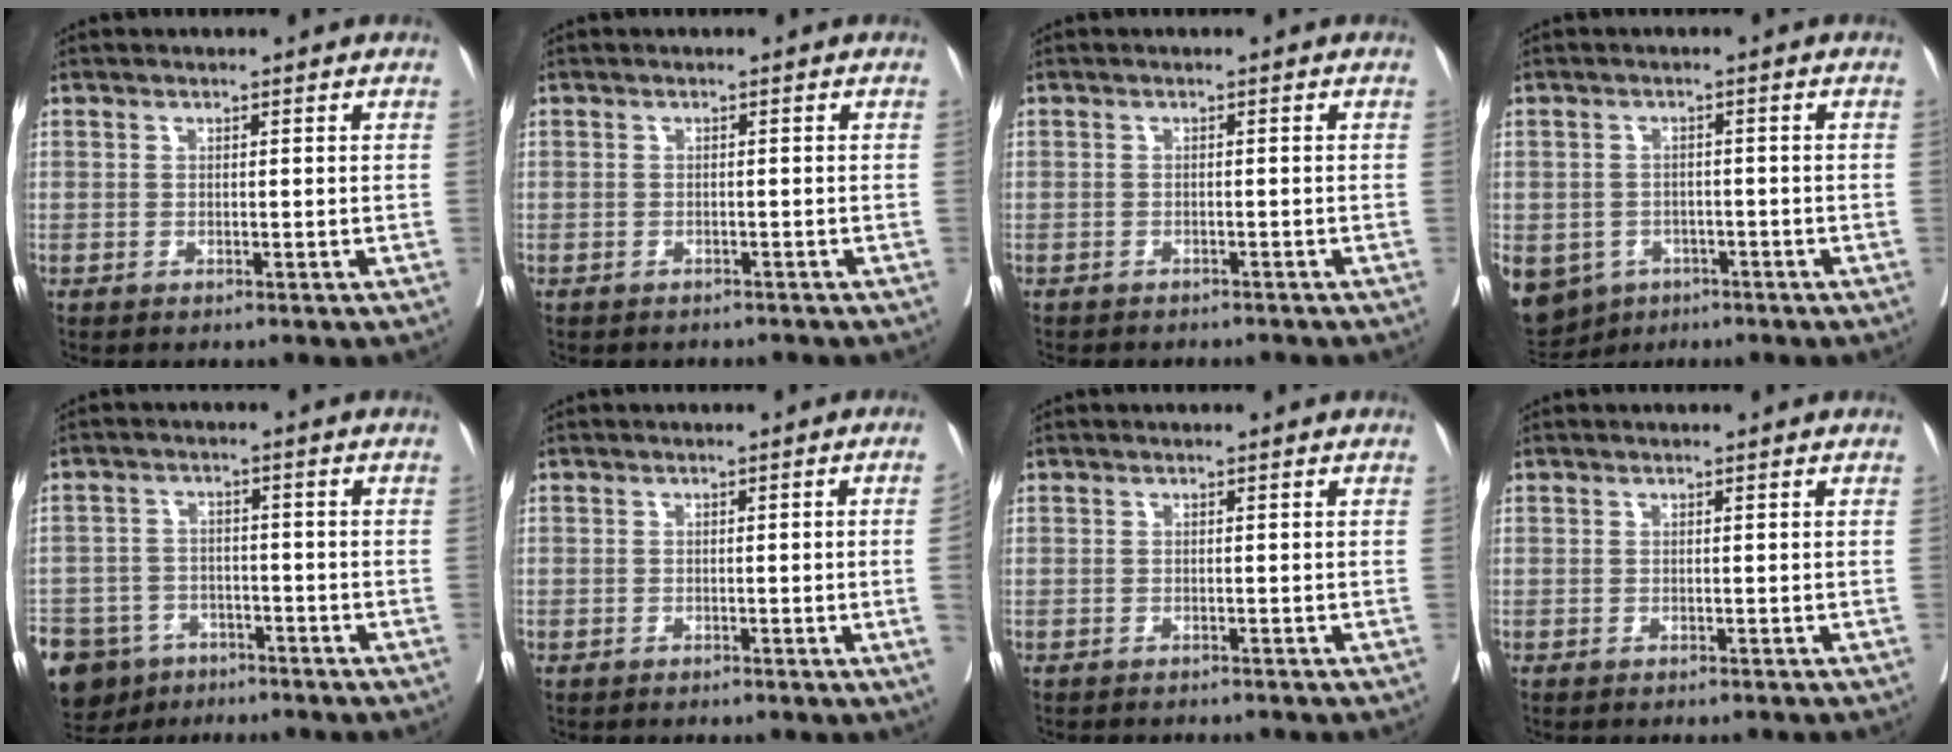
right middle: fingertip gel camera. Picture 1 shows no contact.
{"total": 3.7, "force": [-3.3, 1.3, 0.8], "torque": [-0.013, -0.001, -0.040]}
{"total": 5.9, "force": [-5.3, 2.1, 1.6], "torque": [-0.020, -0.003, -0.064]}
{"total": 13.0, "force": [-6.6, 10.3, 4.3], "torque": [-0.126, -0.003, -0.083]}
{"total": 15.3, "force": [-9.8, 10.5, 5.3], "torque": [-0.149, -0.003, -0.142]}
{"total": 2.9, "force": [-0.5, -0.8, 2.7], "torque": [-0.036, 0.002, -0.005]}
{"total": 2.3, "force": [-2.2, 0.5, 0.6], "torque": [-0.013, -0.005, -0.027]}
{"total": 1.1, "force": [-1.0, 0.1, 0.4], "torque": [-0.003, 0.000, -0.015]}